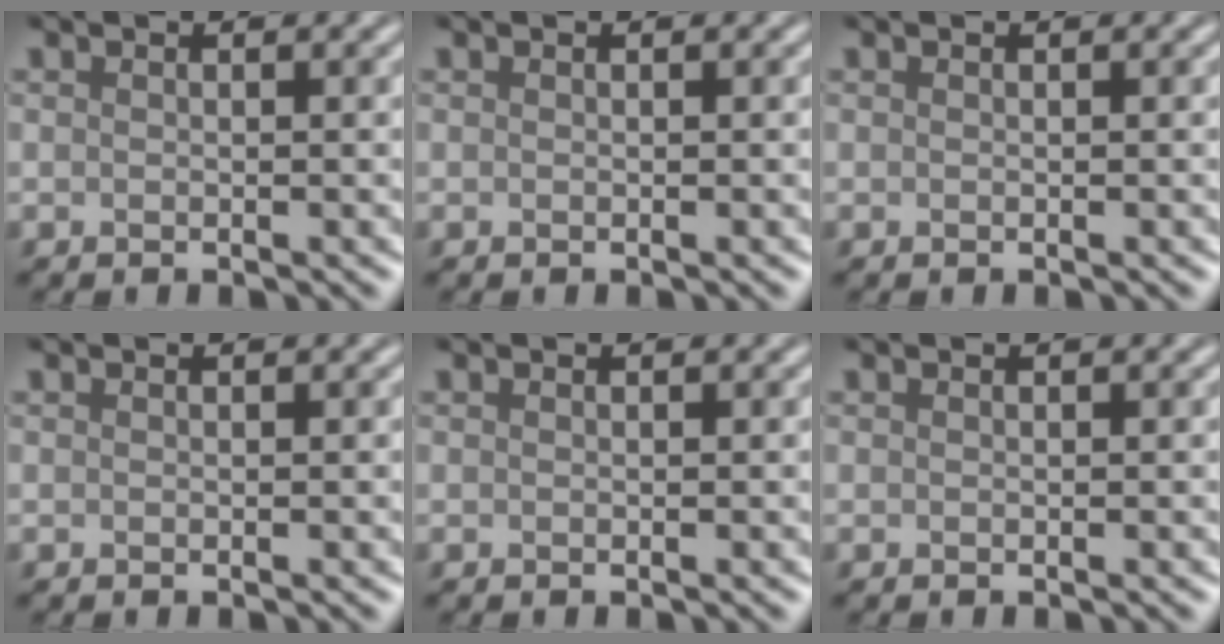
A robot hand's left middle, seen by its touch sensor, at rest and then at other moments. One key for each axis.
{"total": 0.0}
{"total": 0.0}
{"total": 0.0}
{"total": 0.0}
{"total": 0.0}